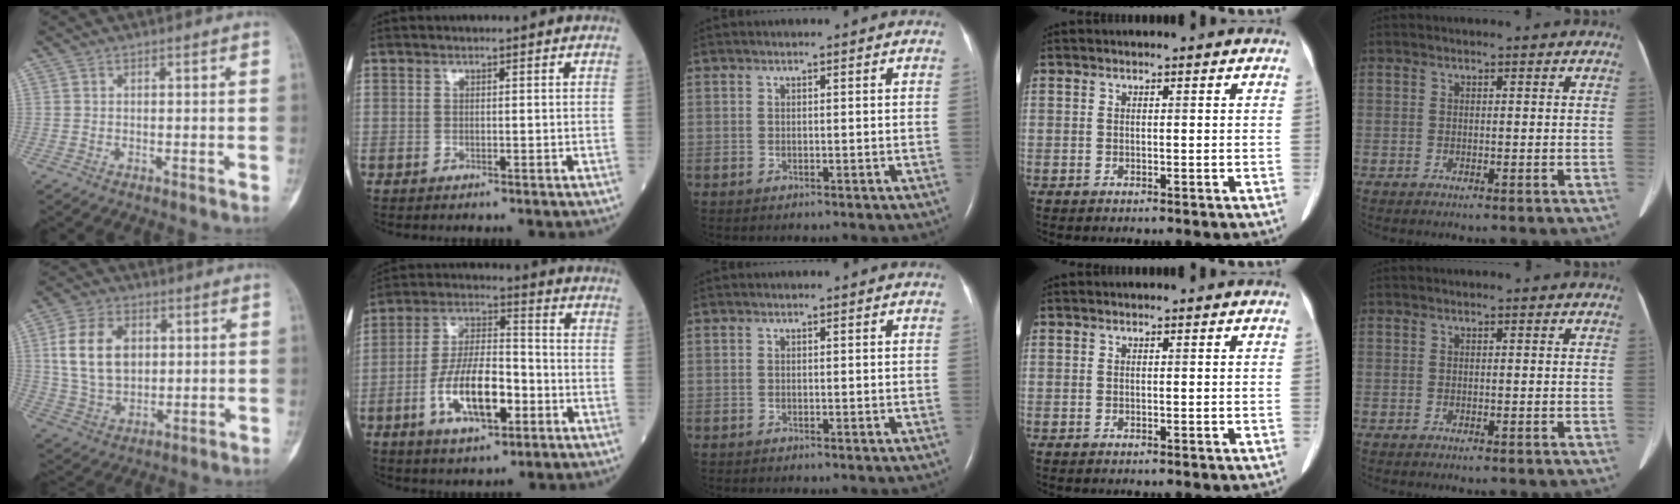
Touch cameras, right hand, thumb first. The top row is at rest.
{"thumb": {"total": 12.7, "force": [2.6, 8.9, 8.7], "torque": [-0.142, -0.004, 0.055]}, "index": {"total": 12.2, "force": [-4.3, 4.4, 10.6], "torque": [-0.204, 0.006, -0.076]}}